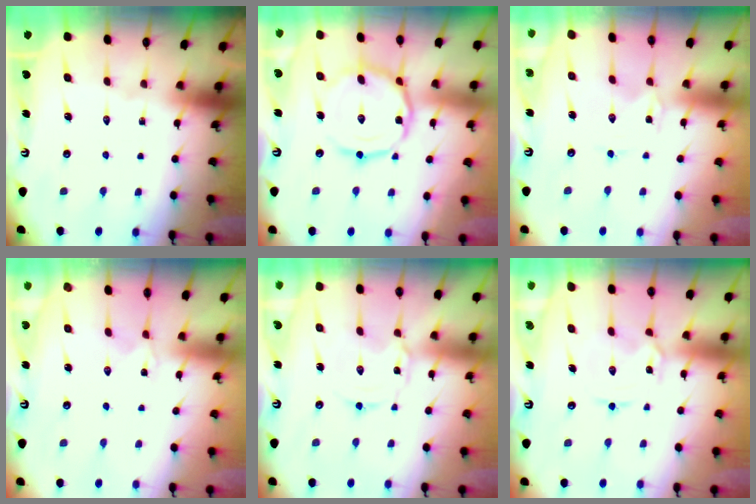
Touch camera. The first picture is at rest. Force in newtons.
{"total": 11.4, "press": 11.4, "slide": 0.7}
{"total": 0.0}
{"total": 1.4, "press": 1.3, "slide": 0.4}
{"total": 1.6, "press": 1.5, "slide": 0.2}
{"total": 2.6, "press": 2.6, "slide": 0.4}